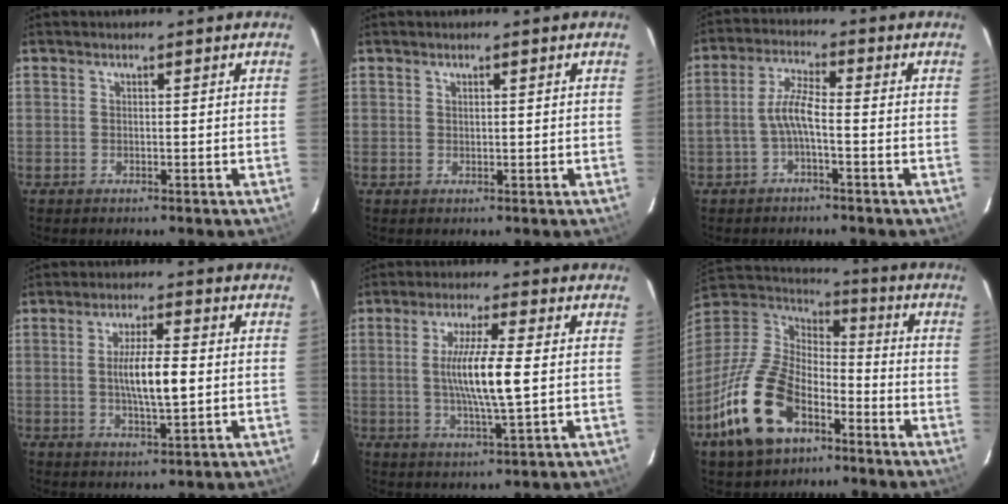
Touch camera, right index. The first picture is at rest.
{"total": 0.5, "force": [0.4, 0.2, 0.3], "torque": [-0.006, 0.002, 0.008]}
{"total": 4.5, "force": [-1.7, 0.7, 4.0], "torque": [-0.091, 0.014, -0.033]}
{"total": 7.5, "force": [-0.1, 1.6, 7.3], "torque": [-0.132, -0.003, 0.002]}
{"total": 9.5, "force": [0.1, 0.7, 9.5], "torque": [-0.176, -0.008, 0.002]}
{"total": 20.2, "force": [-10.3, 11.5, 12.9], "torque": [-0.291, -0.016, -0.187]}